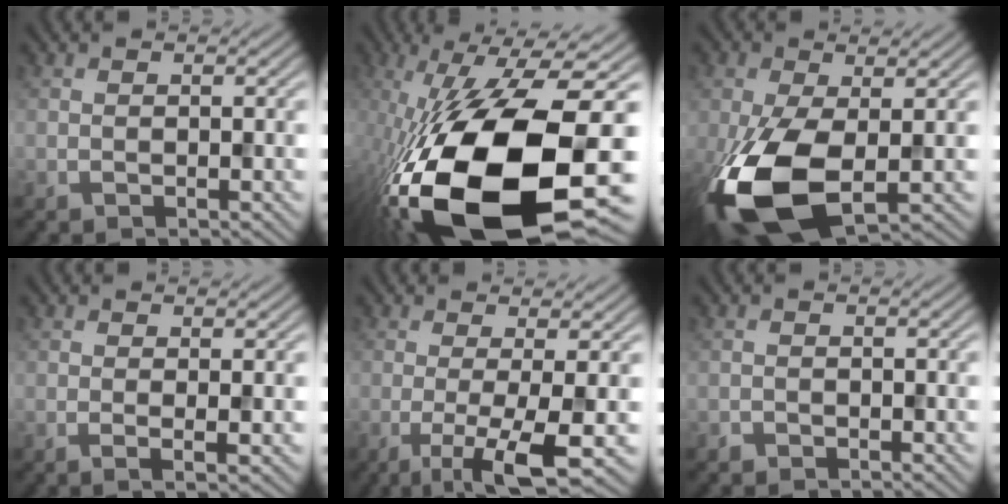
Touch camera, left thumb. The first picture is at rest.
{"total": 20.8, "force": [-7.4, 9.4, 17.0], "torque": [-0.334, -0.037, -0.112]}
{"total": 12.8, "force": [-3.6, 6.6, 10.4], "torque": [-0.248, -0.033, -0.051]}
{"total": 1.7, "force": [0.1, 0.3, 1.7], "torque": [-0.029, 0.001, -0.001]}
{"total": 7.2, "force": [-1.8, 1.5, 6.8], "torque": [-0.102, -0.001, -0.030]}
{"total": 0.6, "force": [-0.4, 0.1, -0.4], "torque": [0.009, 0.000, -0.005]}